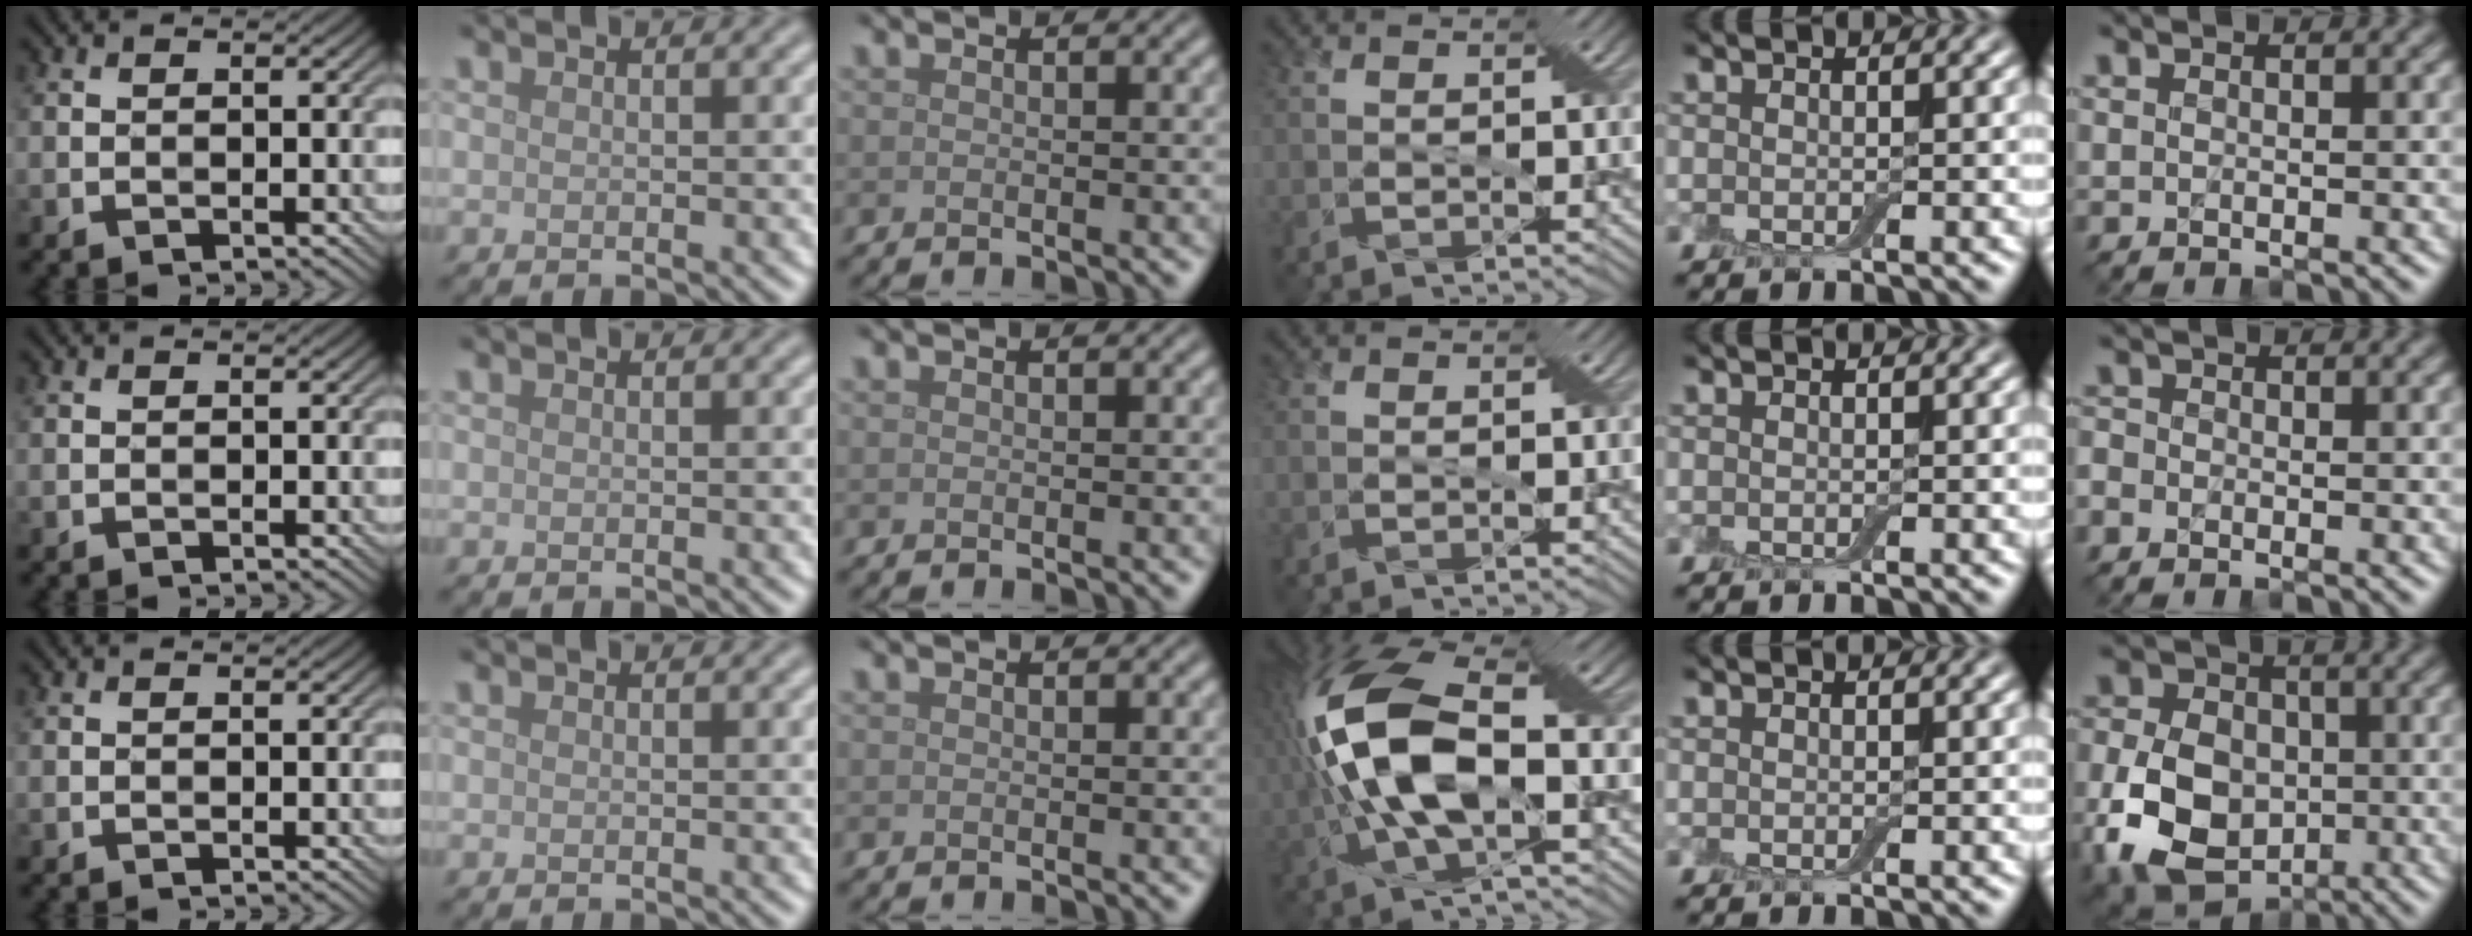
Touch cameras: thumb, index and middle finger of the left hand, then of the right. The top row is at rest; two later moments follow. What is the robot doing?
{"motion": "cut", "object": "aluminum foil"}